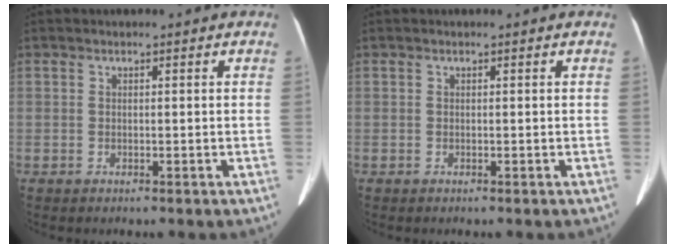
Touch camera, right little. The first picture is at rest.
{"total": 0.0}